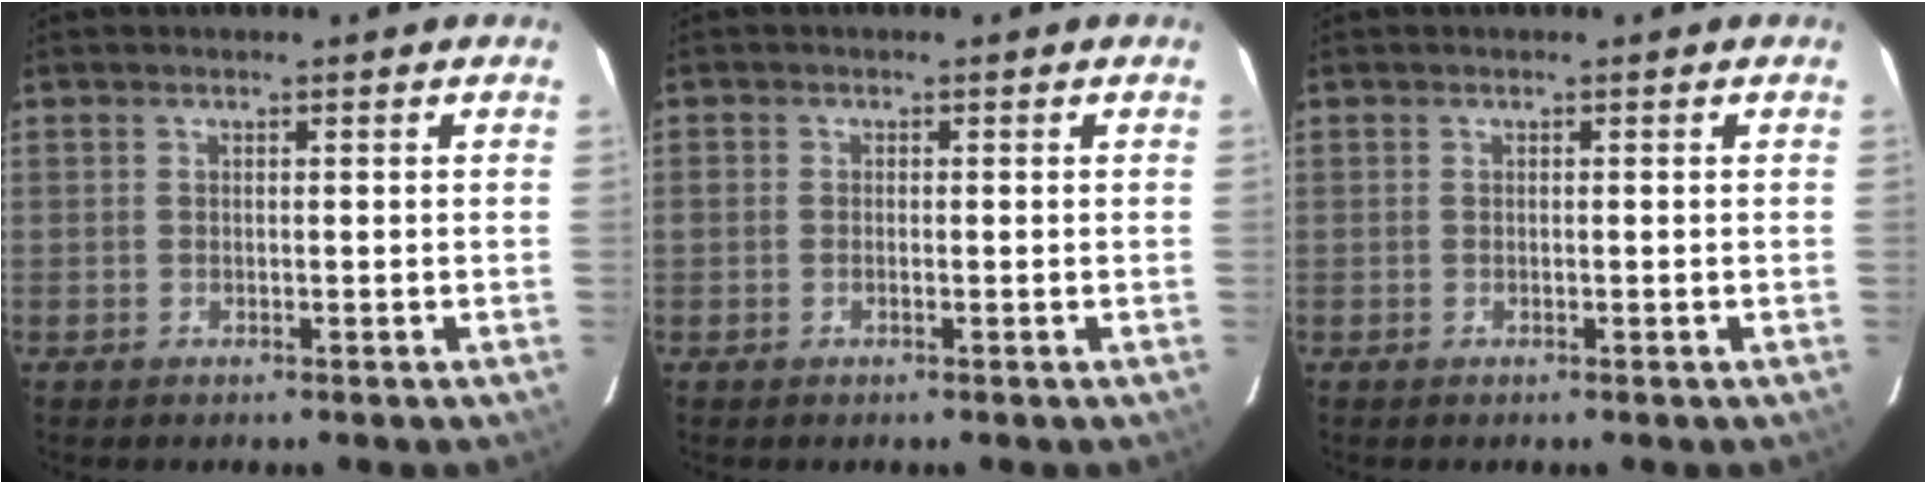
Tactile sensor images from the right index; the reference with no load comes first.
{"total": 1.2, "force": [-0.3, 0.8, 0.8], "torque": [-0.020, 0.003, -0.004]}
{"total": 0.0}